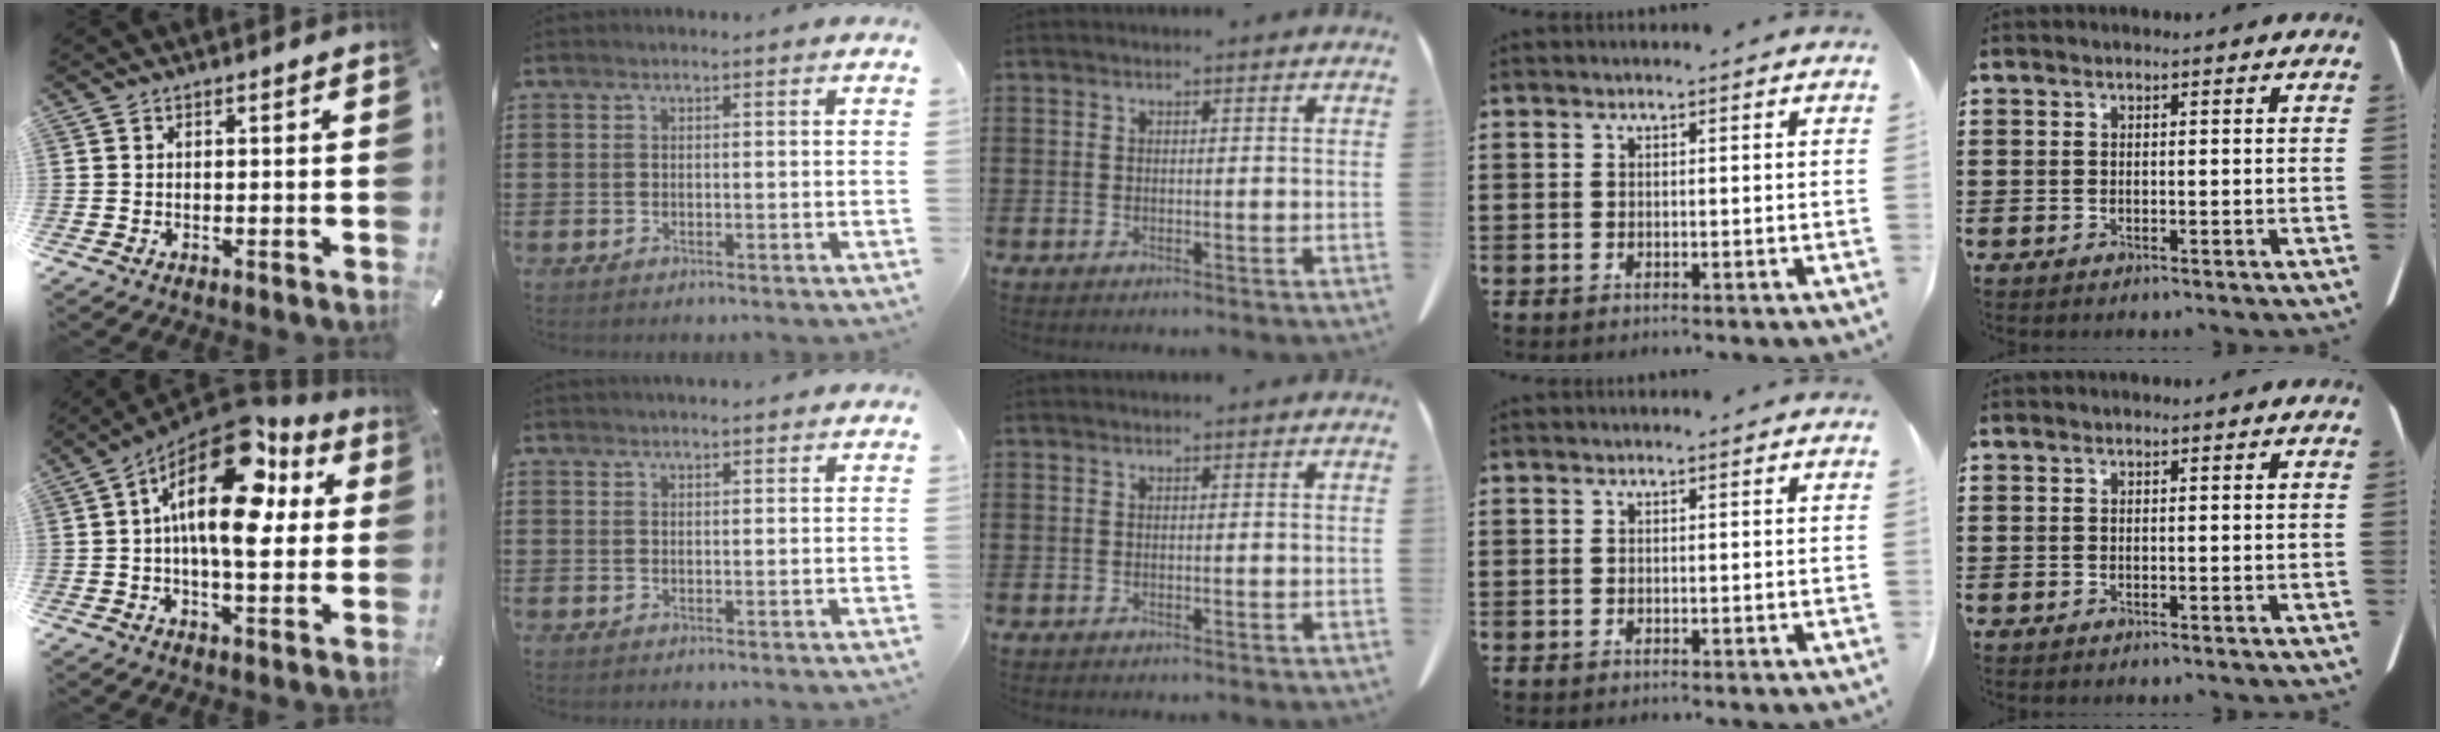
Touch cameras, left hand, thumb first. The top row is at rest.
{"thumb": {"total": 21.6, "force": [6.8, 10.8, 17.4], "torque": [-0.297, -0.050, 0.105]}, "index": {"total": 1.7, "force": [1.6, 0.1, 0.2], "torque": [-0.008, 0.001, 0.032]}}